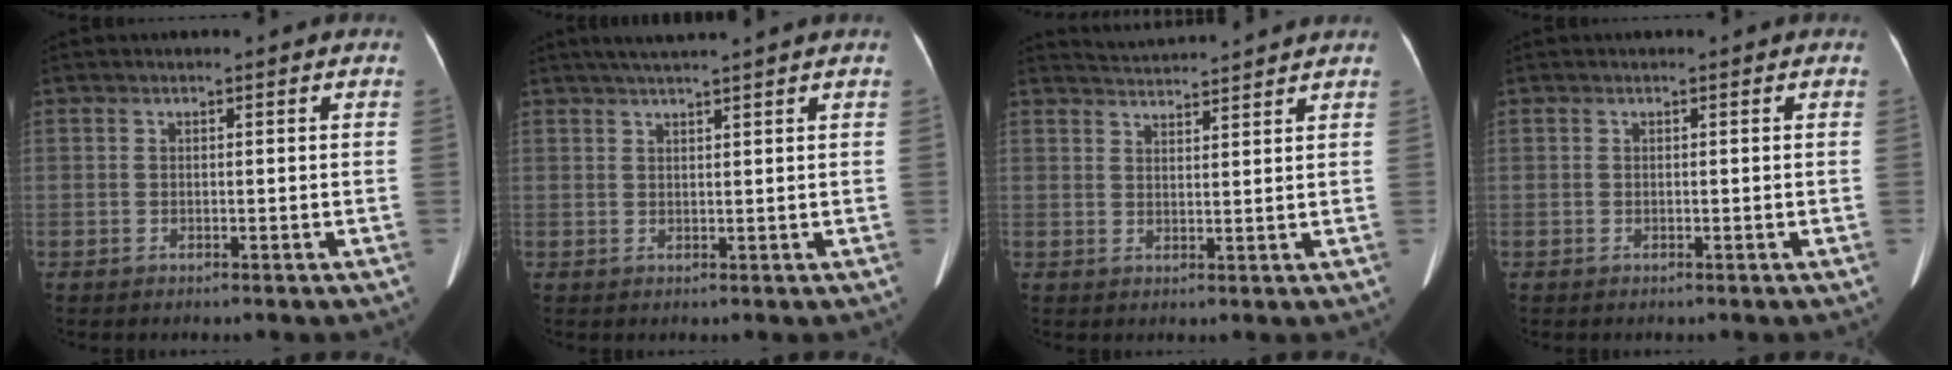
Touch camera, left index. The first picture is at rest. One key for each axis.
{"total": 4.9, "fx": 4.0, "fy": -1.1, "fz": 2.7, "tx": -0.040, "ty": 0.021, "tz": 0.068}
{"total": 6.1, "fx": 6.0, "fy": -1.1, "fz": 0.8, "tx": -0.021, "ty": 0.016, "tz": 0.090}
{"total": 0.0}